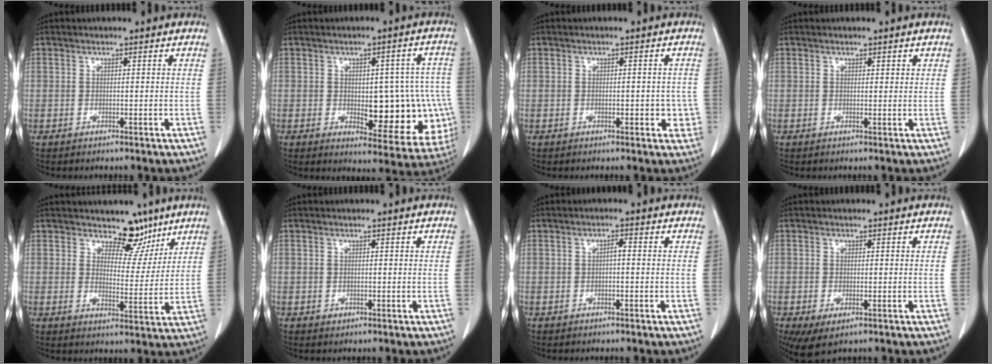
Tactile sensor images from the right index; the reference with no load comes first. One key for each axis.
{"total": 15.2, "fx": -2.2, "fy": 6.4, "fz": 13.6, "tx": -0.132, "ty": 0.021, "tz": -0.006}
{"total": 3.5, "fx": -0.9, "fy": 1.8, "fz": 2.8, "tx": -0.020, "ty": 0.005, "tz": -0.010}
{"total": 1.0, "fx": 0.6, "fy": 0.4, "fz": 0.7, "tx": -0.008, "ty": 0.001, "tz": 0.008}
{"total": 6.4, "fx": 4.9, "fy": 3.4, "fz": 2.4, "tx": -0.016, "ty": -0.009, "tz": 0.077}
{"total": 0.5, "fx": 0.0, "fy": 0.5, "fz": 0.2, "tx": 0.002, "ty": 0.002, "tz": 0.001}
{"total": 1.2, "fx": -0.1, "fy": 0.3, "fz": 1.2, "tx": -0.020, "ty": 0.004, "tz": -0.002}
{"total": 4.1, "fx": -1.8, "fy": 1.8, "fz": 3.2, "tx": -0.054, "ty": -0.011, "tz": -0.021}